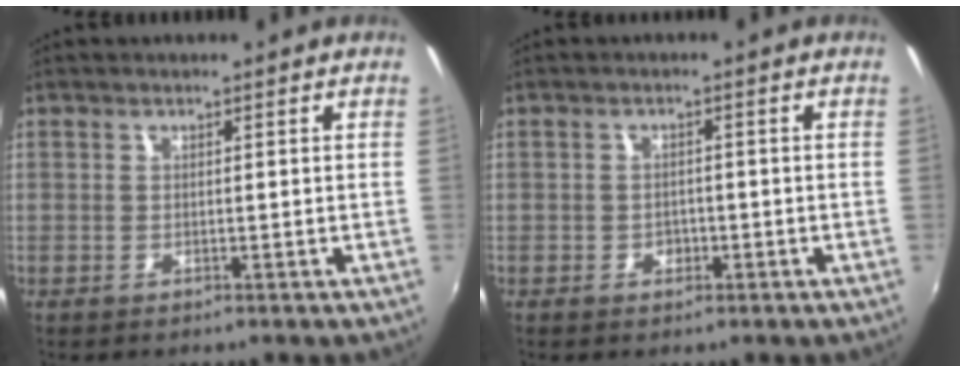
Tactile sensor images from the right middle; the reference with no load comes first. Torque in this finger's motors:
{"motor_torque": [0.66, -0.55, 0.04, 0.00]}